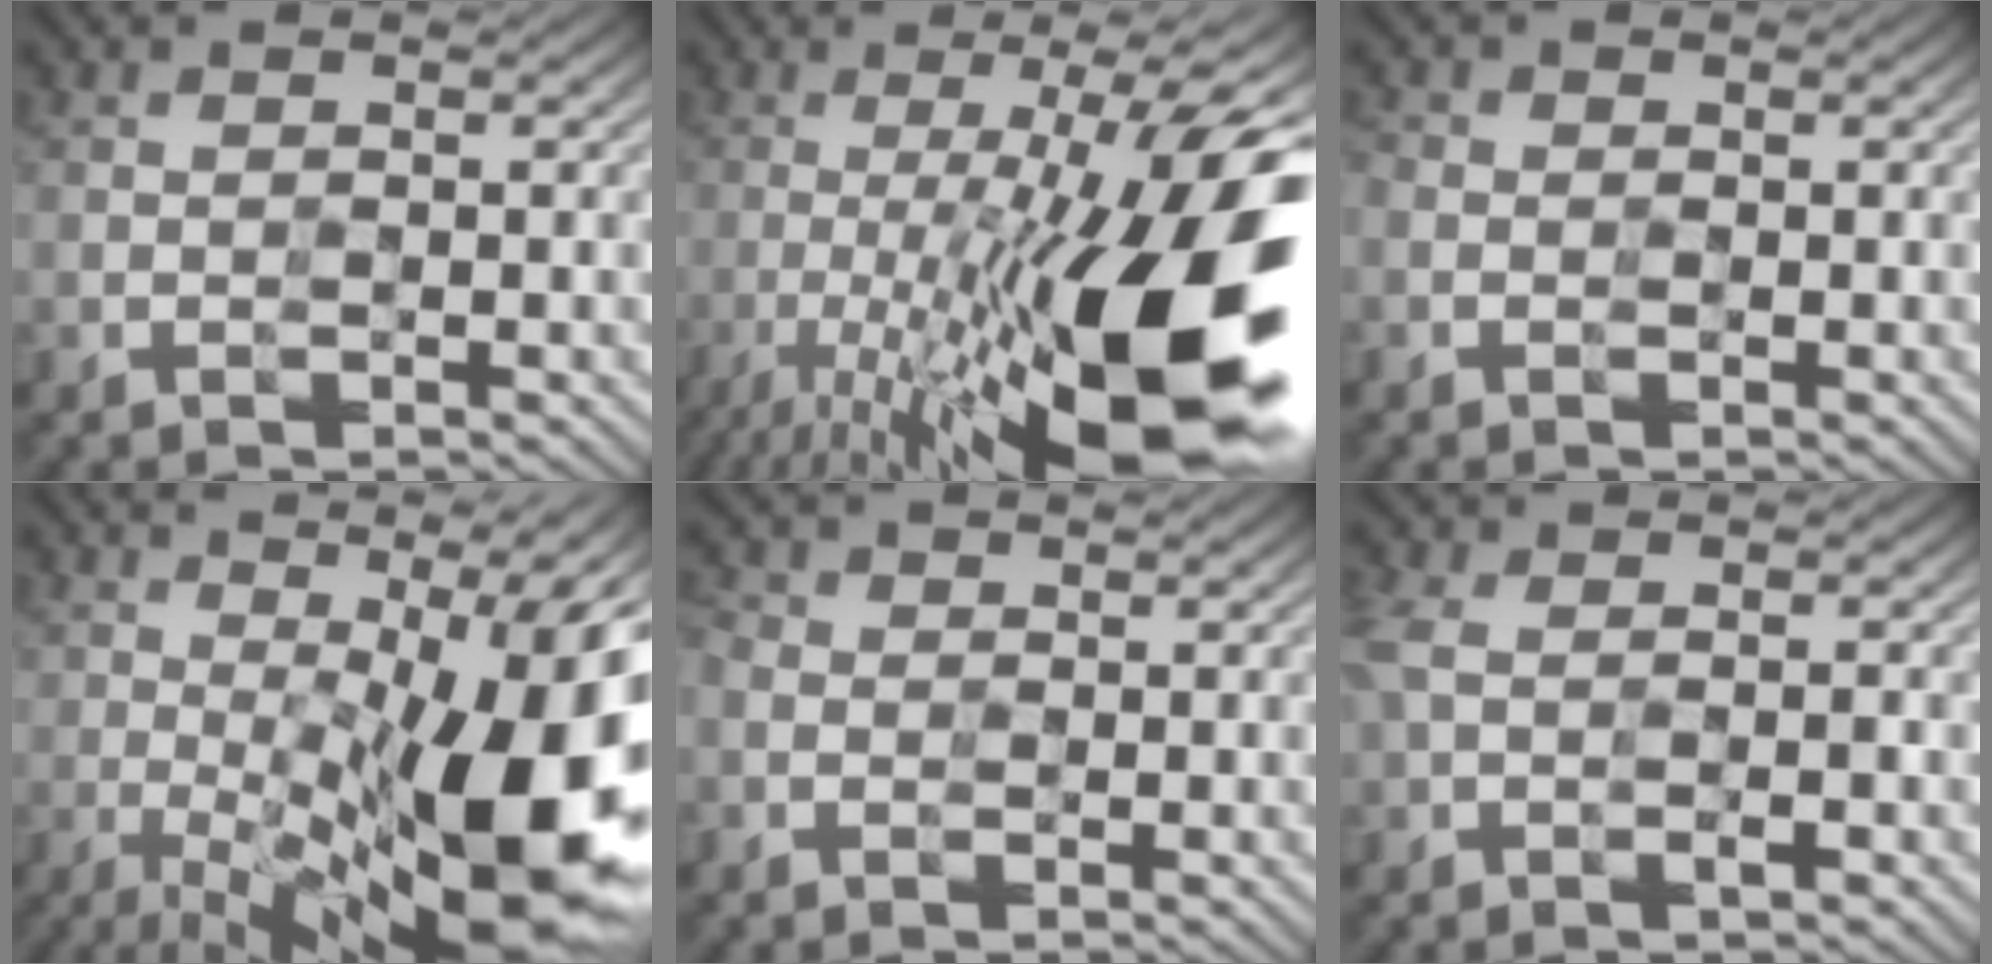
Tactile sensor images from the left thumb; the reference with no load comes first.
{"total": 18.3, "force": [-6.0, 4.0, 16.8], "torque": [-0.231, 0.008, -0.091]}
{"total": 1.4, "force": [-0.5, 1.0, 0.8], "torque": [-0.020, -0.006, -0.013]}
{"total": 18.7, "force": [0.0, 6.8, 17.4], "torque": [-0.219, 0.016, -0.001]}
{"total": 2.6, "force": [-0.8, 1.8, 1.7], "torque": [-0.030, -0.007, -0.020]}
{"total": 3.3, "force": [-0.8, 1.4, 2.9], "torque": [-0.072, -0.002, -0.020]}